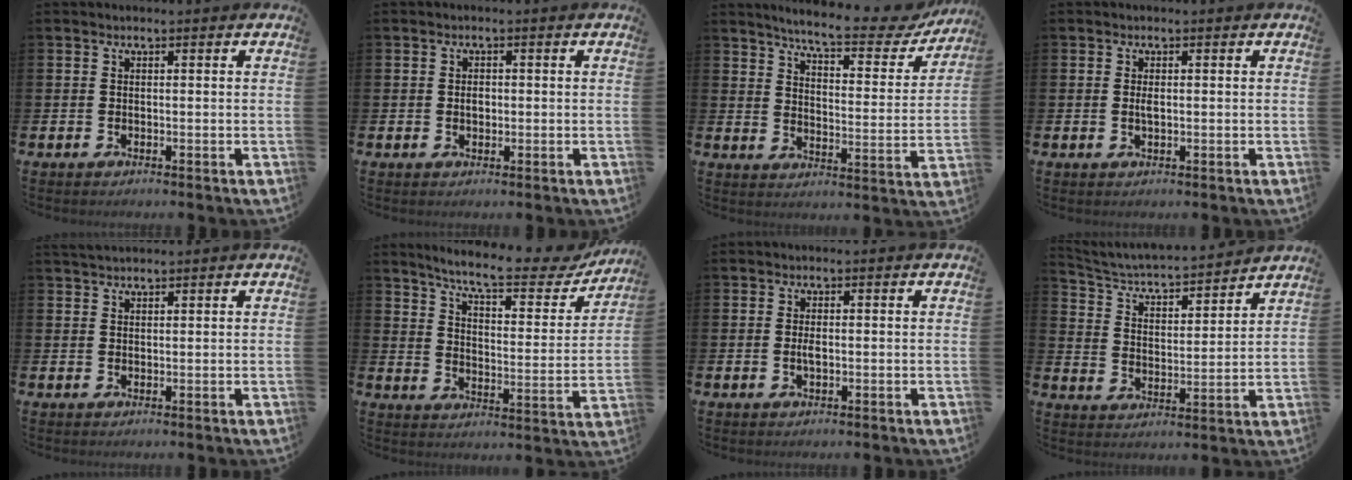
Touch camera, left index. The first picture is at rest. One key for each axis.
{"total": 1.6, "fx": 0.0, "fy": 1.1, "fz": 1.1, "tx": -0.010, "ty": 0.002, "tz": -0.005}
{"total": 7.3, "fx": 6.6, "fy": 1.0, "fz": 3.0, "tx": -0.071, "ty": -0.048, "tz": 0.105}
{"total": 1.2, "fx": 0.1, "fy": 0.4, "fz": 1.1, "tx": -0.018, "ty": 0.001, "tz": 0.000}
{"total": 2.0, "fx": 1.9, "fy": 0.4, "fz": 0.5, "tx": -0.009, "ty": 0.000, "tz": 0.034}
{"total": 9.2, "fx": 8.1, "fy": 1.5, "fz": 4.0, "tx": -0.097, "ty": -0.055, "tz": 0.134}
{"total": 1.4, "fx": 0.0, "fy": 0.5, "fz": 1.3, "tx": -0.022, "ty": 0.001, "tz": -0.003}
{"total": 4.7, "fx": 4.5, "fy": 0.8, "fz": 1.3, "tx": -0.051, "ty": -0.044, "tz": 0.069}